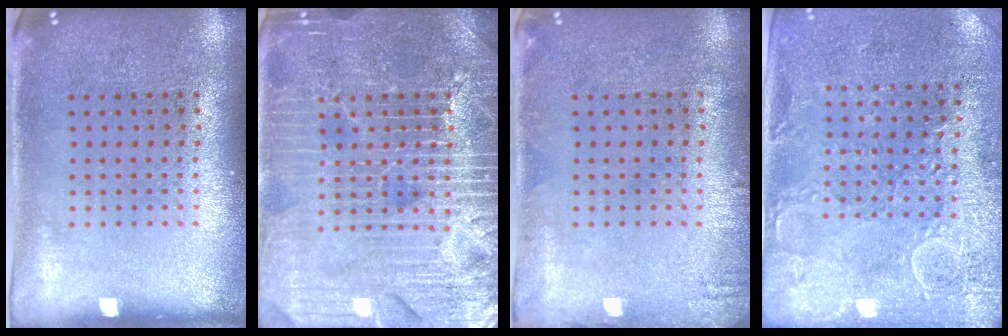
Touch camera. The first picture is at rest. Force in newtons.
{"total": 7.2, "press": 7.2, "slide": 0.9}
{"total": 1.0, "press": 1.0, "slide": 0.2}
{"total": 2.8, "press": 2.7, "slide": 0.8}